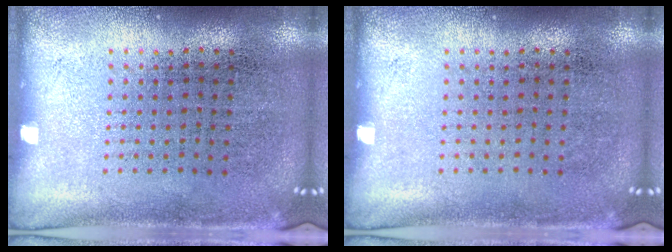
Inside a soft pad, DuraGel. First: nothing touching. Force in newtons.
{"total": 0.0}